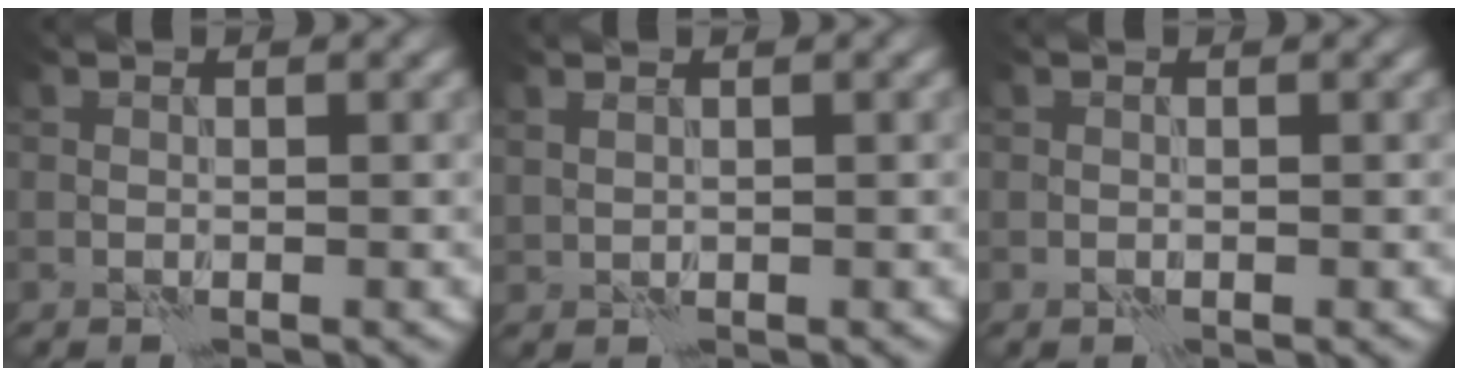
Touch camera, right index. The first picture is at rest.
{"total": 0.7, "force": [0.7, 0.1, 0.2], "torque": [-0.009, 0.002, 0.016]}
{"total": 0.0}